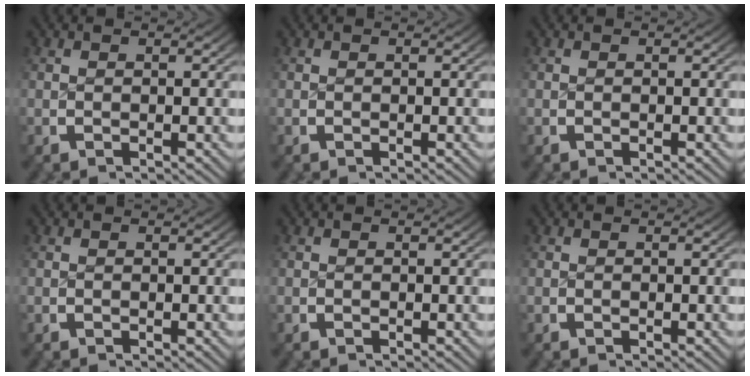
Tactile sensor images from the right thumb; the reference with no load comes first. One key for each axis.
{"total": 0.0}
{"total": 0.0}
{"total": 0.0}
{"total": 0.0}
{"total": 0.0}